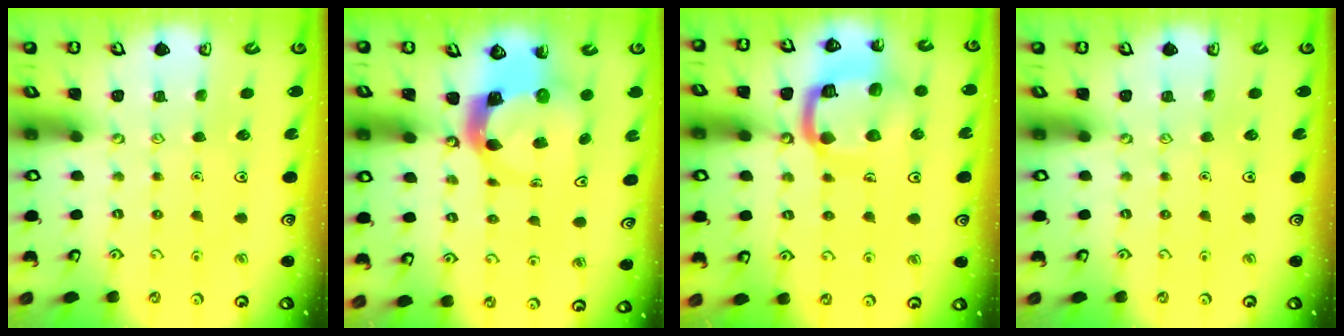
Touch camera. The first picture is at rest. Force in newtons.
{"total": 5.4, "press": 5.4, "slide": 0.8}
{"total": 15.5, "press": 15.5, "slide": 1.2}
{"total": 0.0}